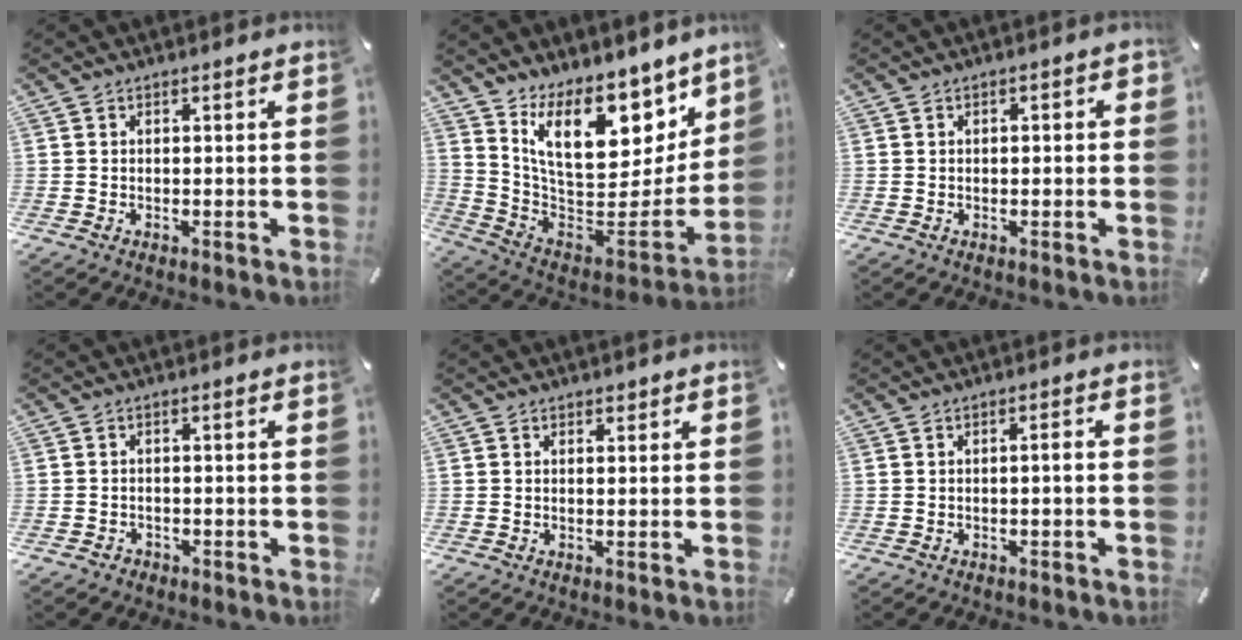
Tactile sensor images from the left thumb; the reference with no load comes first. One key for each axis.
{"total": 18.7, "fx": 11.7, "fy": 10.3, "fz": 10.3, "tx": -0.151, "ty": -0.102, "tz": 0.211}
{"total": 1.3, "fx": -0.3, "fy": 0.7, "fz": 1.0, "tx": -0.017, "ty": 0.004, "tz": -0.007}
{"total": 1.6, "fx": -1.1, "fy": 1.1, "fz": 0.1, "tx": -0.005, "ty": 0.005, "tz": -0.026}
{"total": 0.7, "fx": 0.5, "fy": 0.6, "fz": 0.1, "tx": 0.005, "ty": -0.002, "tz": 0.007}
{"total": 1.6, "fx": -0.4, "fy": 0.1, "fz": 1.5, "tx": -0.027, "ty": 0.000, "tz": -0.007}